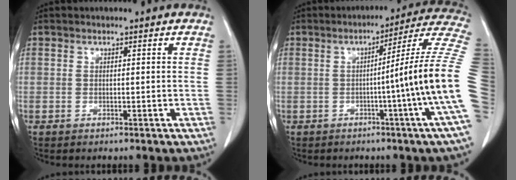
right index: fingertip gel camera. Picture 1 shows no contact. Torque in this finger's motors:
{"motor_torque": [1.20, -0.37, 0.56, 0.15]}